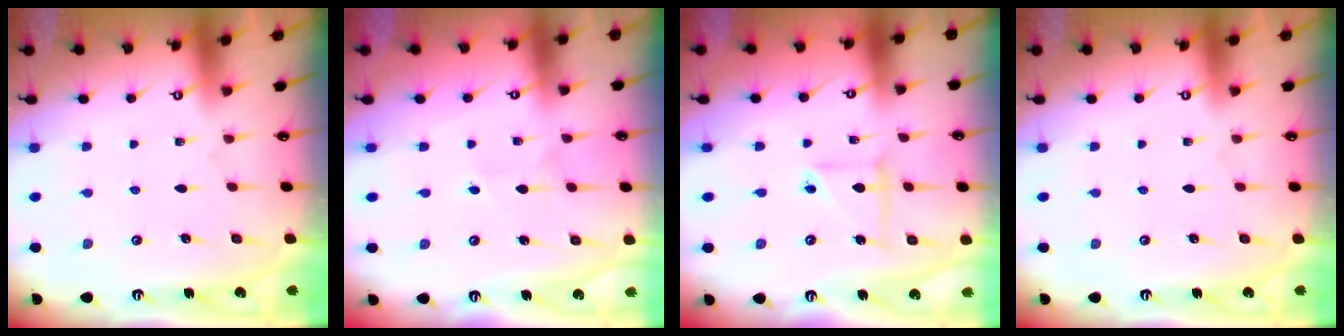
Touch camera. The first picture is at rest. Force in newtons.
{"total": 2.3, "press": 2.3, "slide": 0.2}
{"total": 5.7, "press": 5.5, "slide": 1.3}
{"total": 0.0}